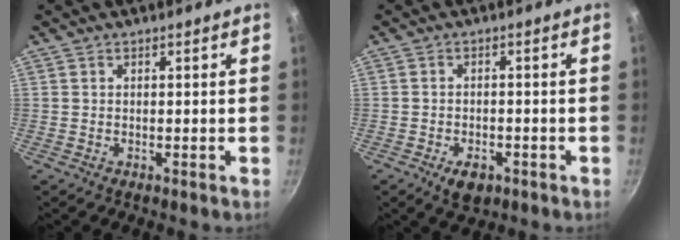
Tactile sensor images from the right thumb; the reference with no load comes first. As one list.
[{"total": 4.8, "force": [-2.4, 2.9, 3.0], "torque": [-0.042, 0.012, -0.030]}]